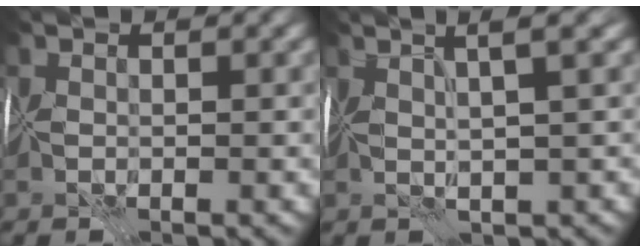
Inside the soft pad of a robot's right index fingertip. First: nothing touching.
{"total": 3.5, "force": [1.8, 0.2, 3.1], "torque": [-0.037, 0.014, 0.024]}